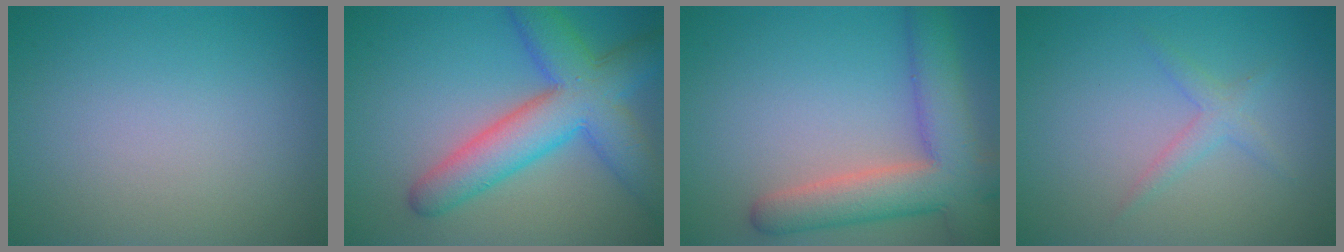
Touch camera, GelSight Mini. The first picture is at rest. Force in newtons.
{"total": 8.3, "press": 8.3, "slide": 0.3}
{"total": 7.5, "press": 7.4, "slide": 0.7}
{"total": 1.6, "press": 1.6, "slide": 0.1}